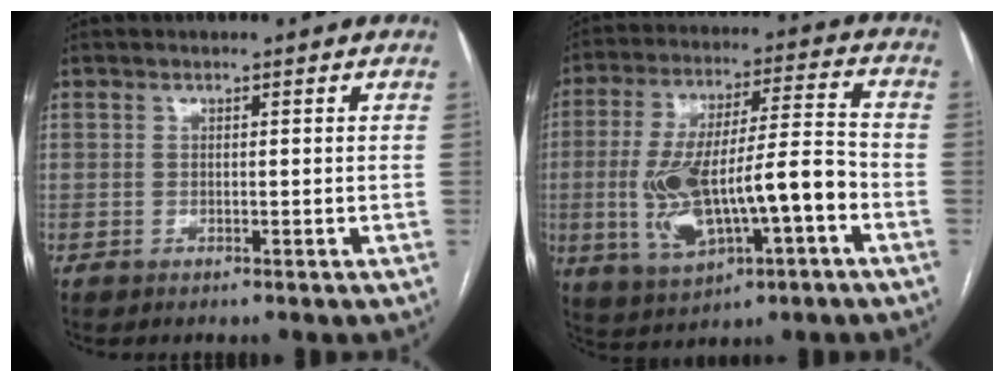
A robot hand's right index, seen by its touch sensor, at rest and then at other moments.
{"total": 17.2, "force": [-4.4, 4.2, 16.1], "torque": [-0.304, 0.015, -0.061]}